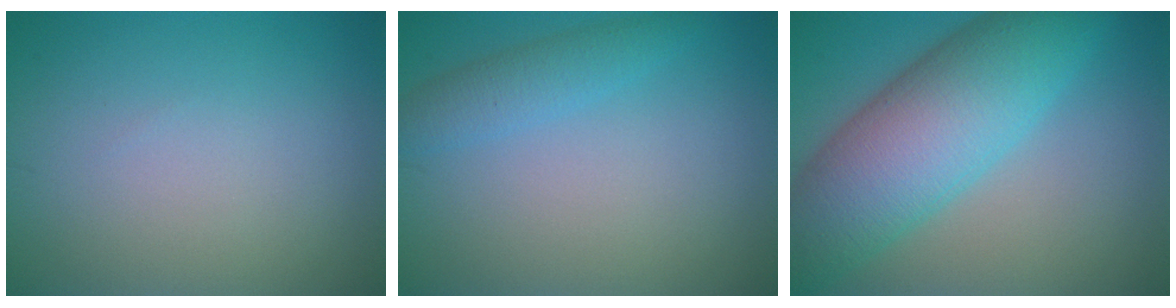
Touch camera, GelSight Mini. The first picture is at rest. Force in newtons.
{"total": 2.2, "press": 2.2, "slide": 0.2}
{"total": 10.6, "press": 10.6, "slide": 0.1}